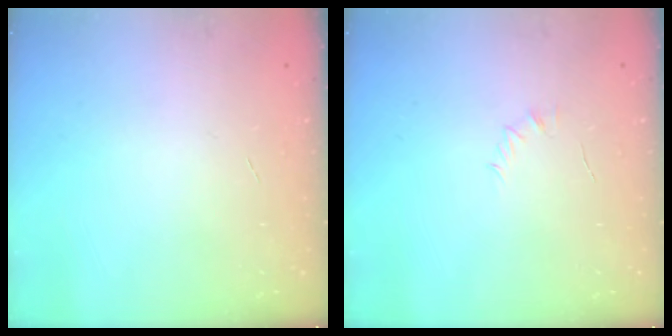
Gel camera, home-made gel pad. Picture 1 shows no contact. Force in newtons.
{"total": 4.1, "press": 3.9, "slide": 1.3}